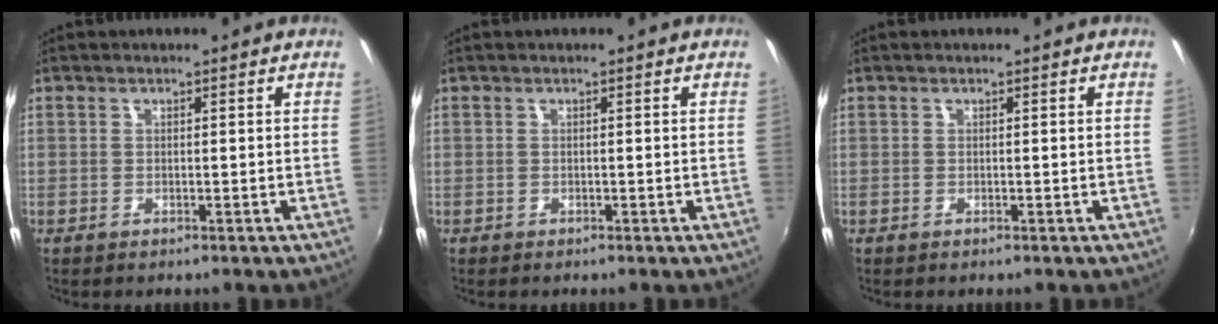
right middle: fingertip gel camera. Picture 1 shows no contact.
{"total": 0.0}
{"total": 0.0}